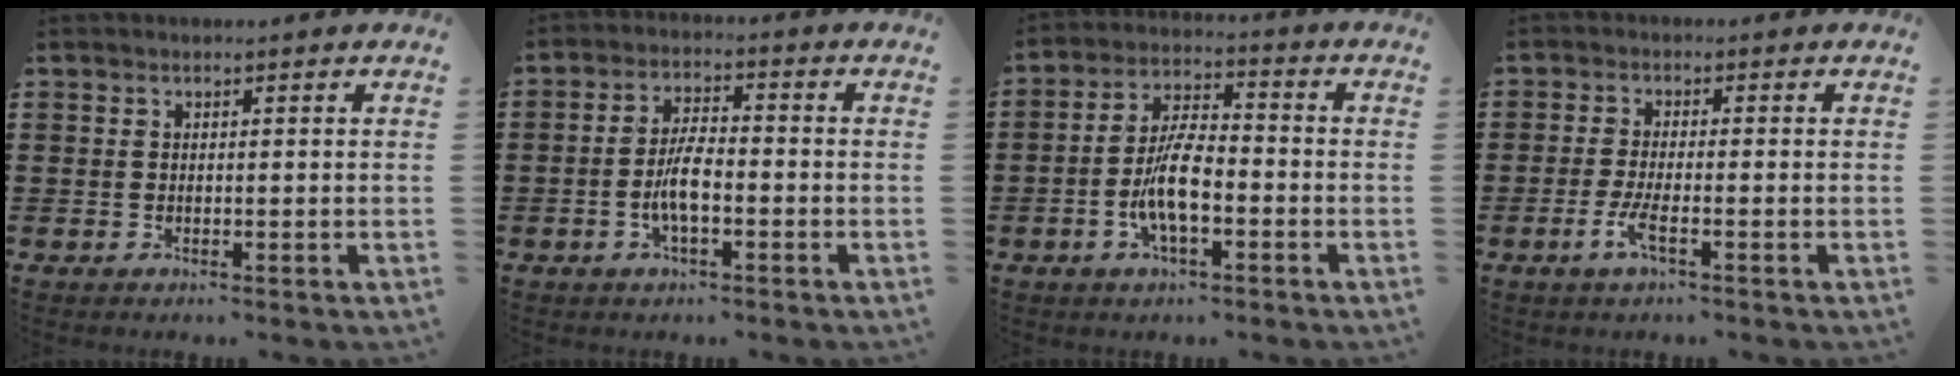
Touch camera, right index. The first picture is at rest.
{"total": 5.5, "force": [-1.4, 1.9, 4.9], "torque": [-0.106, 0.001, -0.031]}
{"total": 8.1, "force": [-2.2, 3.0, 7.2], "torque": [-0.155, -0.003, -0.047]}
{"total": 3.6, "force": [-1.6, 0.6, 3.2], "torque": [-0.073, -0.008, -0.035]}